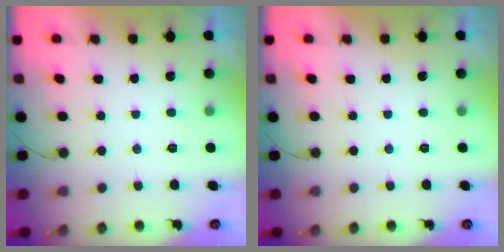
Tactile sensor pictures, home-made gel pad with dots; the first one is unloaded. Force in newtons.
{"total": 0.0}